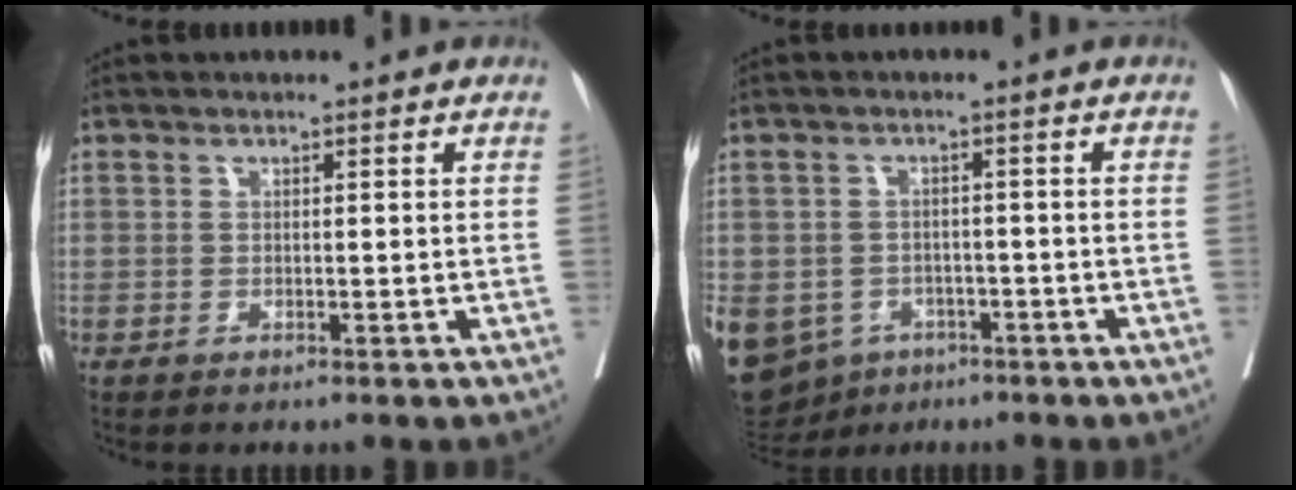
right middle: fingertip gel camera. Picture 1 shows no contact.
{"total": 17.5, "force": [-7.8, 14.1, 6.7], "torque": [-0.208, -0.001, -0.102]}